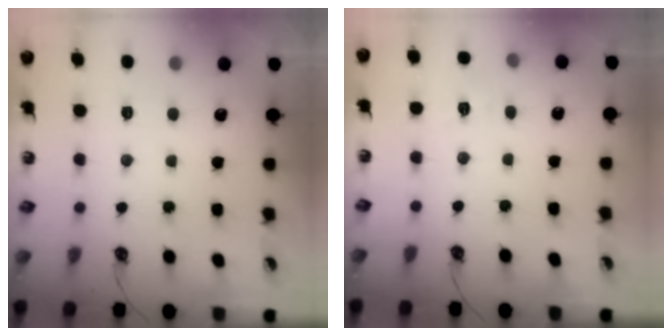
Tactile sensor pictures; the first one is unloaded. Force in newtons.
{"total": 6.4, "press": 6.3, "slide": 0.7}